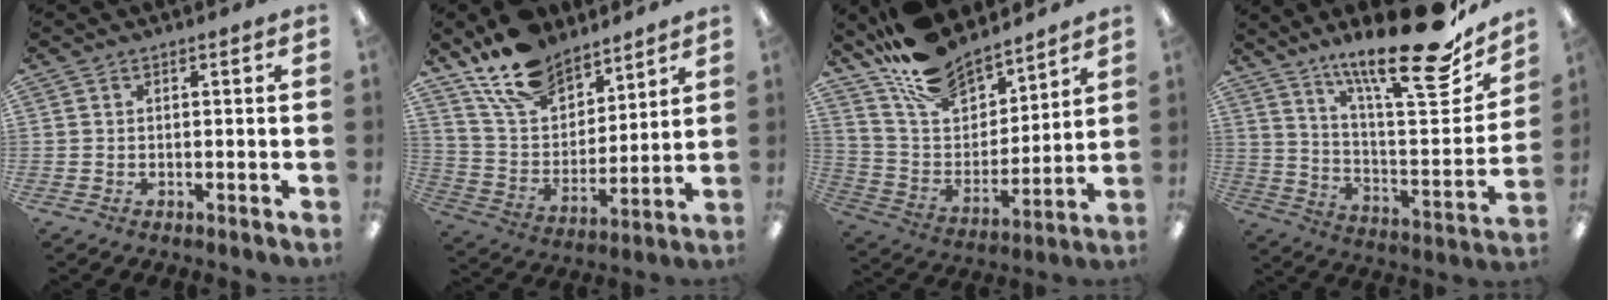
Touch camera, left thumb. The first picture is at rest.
{"total": 15.7, "force": [12.9, 7.4, 5.0], "torque": [-0.112, -0.080, 0.243]}
{"total": 16.3, "force": [14.1, 6.6, 4.9], "torque": [-0.120, -0.098, 0.260]}
{"total": 23.9, "force": [18.5, 4.6, 14.6], "torque": [-0.224, -0.133, 0.295]}